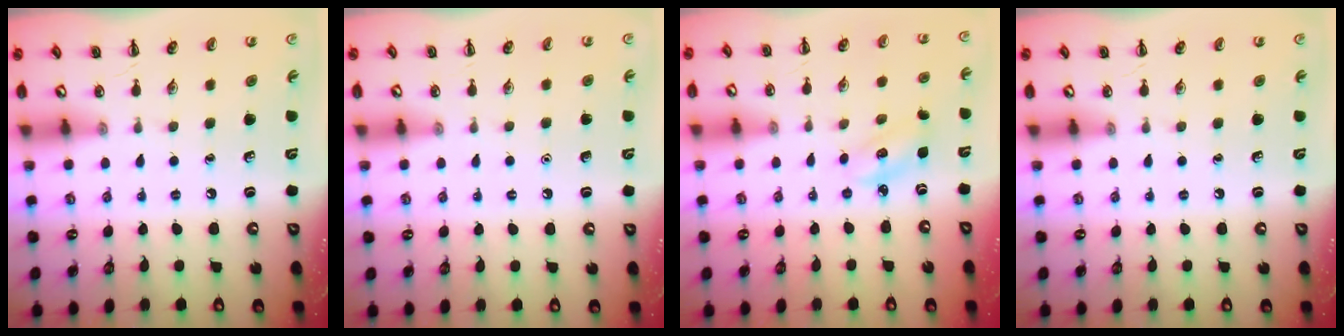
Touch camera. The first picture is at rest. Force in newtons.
{"total": 1.6, "press": 1.6, "slide": 0.1}
{"total": 2.8, "press": 2.7, "slide": 0.7}
{"total": 0.0}